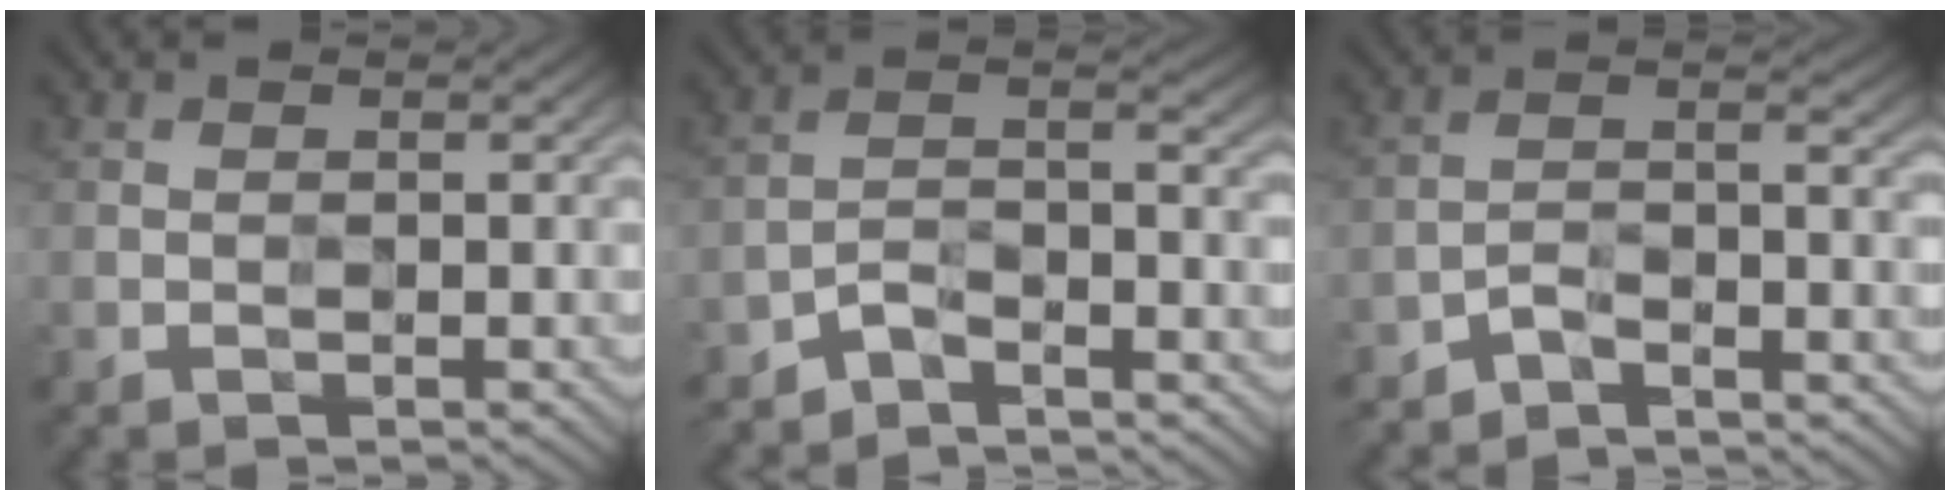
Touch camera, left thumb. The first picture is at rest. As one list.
[{"total": 5.8, "force": [-5.1, 1.3, 2.5], "torque": [-0.048, 0.000, -0.102]}, {"total": 5.2, "force": [-4.5, 1.0, 2.3], "torque": [-0.045, 0.002, -0.087]}]